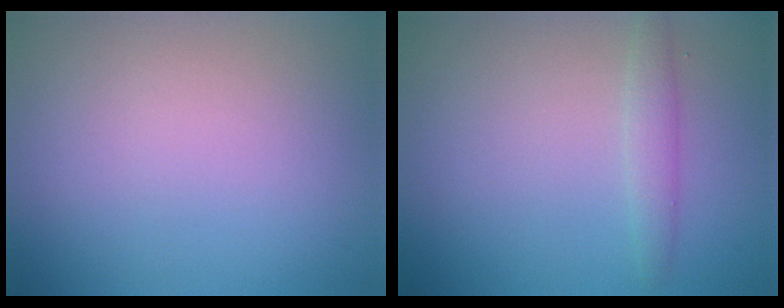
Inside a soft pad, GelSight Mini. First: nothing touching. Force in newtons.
{"total": 1.7, "press": 1.7, "slide": 0.1}